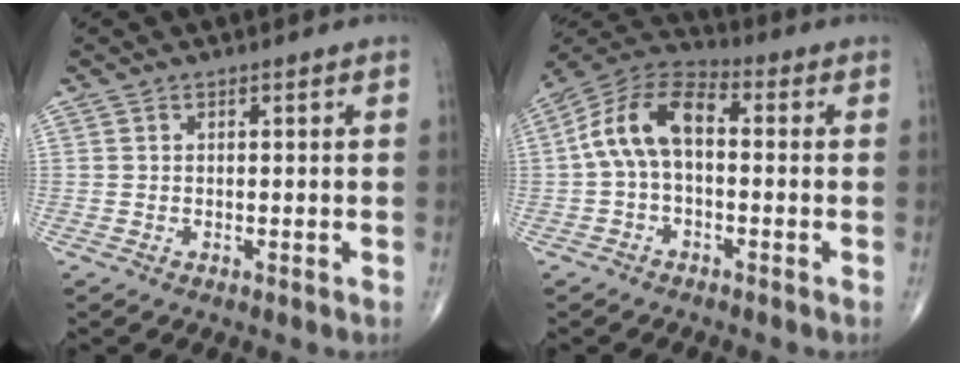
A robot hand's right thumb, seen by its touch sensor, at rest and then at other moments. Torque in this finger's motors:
{"motor_torque": [1.35, 1.21, 1.12, 0.05, 0.13]}